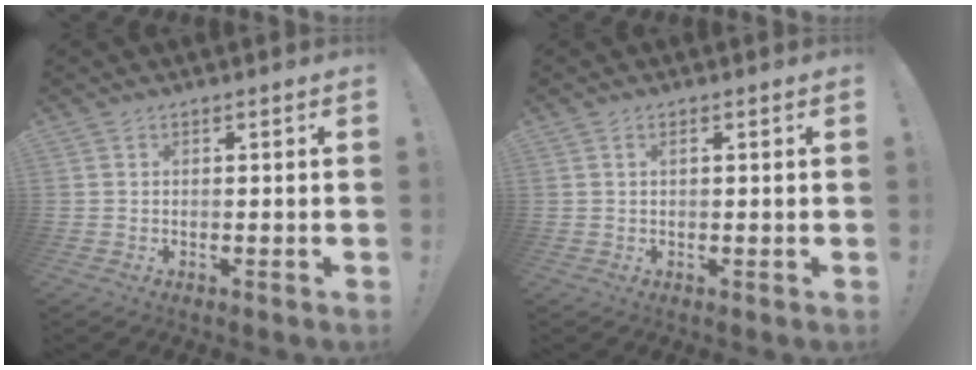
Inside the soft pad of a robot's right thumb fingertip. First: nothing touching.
{"total": 0.8, "force": [0.3, 0.2, 0.8], "torque": [-0.013, 0.001, 0.004]}